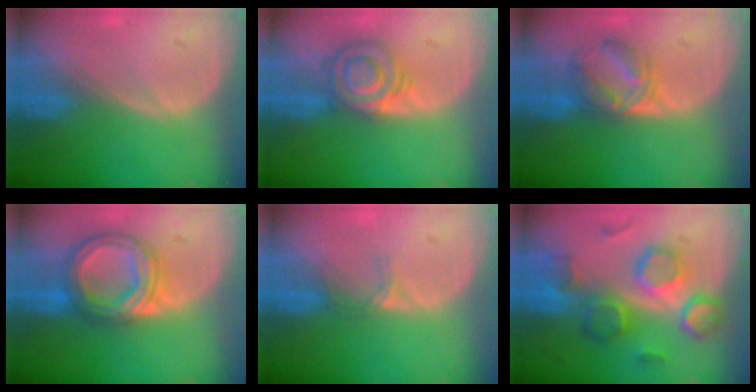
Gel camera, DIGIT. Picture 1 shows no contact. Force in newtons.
{"total": 6.0, "press": 6.0, "slide": 0.9}
{"total": 5.9, "press": 5.8, "slide": 1.0}
{"total": 8.4, "press": 8.4, "slide": 0.8}
{"total": 1.9, "press": 1.5, "slide": 1.2}
{"total": 9.4, "press": 9.1, "slide": 2.5}